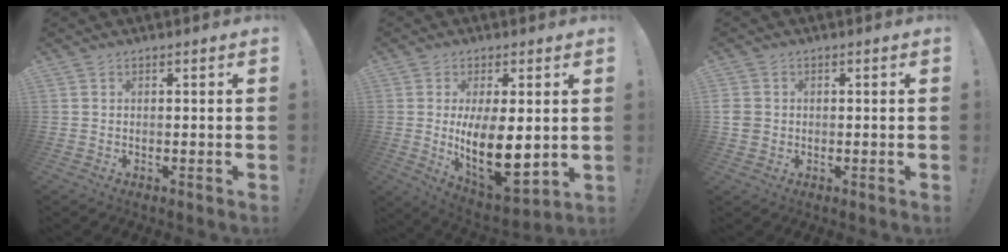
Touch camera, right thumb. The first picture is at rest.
{"total": 15.9, "force": [0.2, 7.5, 14.1], "torque": [-0.242, -0.025, 0.015]}
{"total": 3.5, "force": [-0.1, 3.1, 1.5], "torque": [-0.028, 0.003, 0.001]}